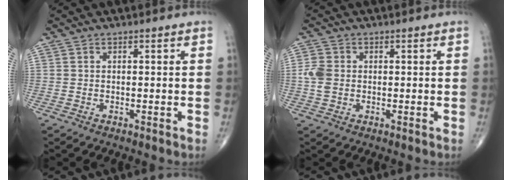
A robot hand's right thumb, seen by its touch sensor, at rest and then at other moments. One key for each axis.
{"total": 4.2, "fx": -0.1, "fy": 3.3, "fz": 2.6, "tx": -0.059, "ty": 0.006, "tz": -0.005}